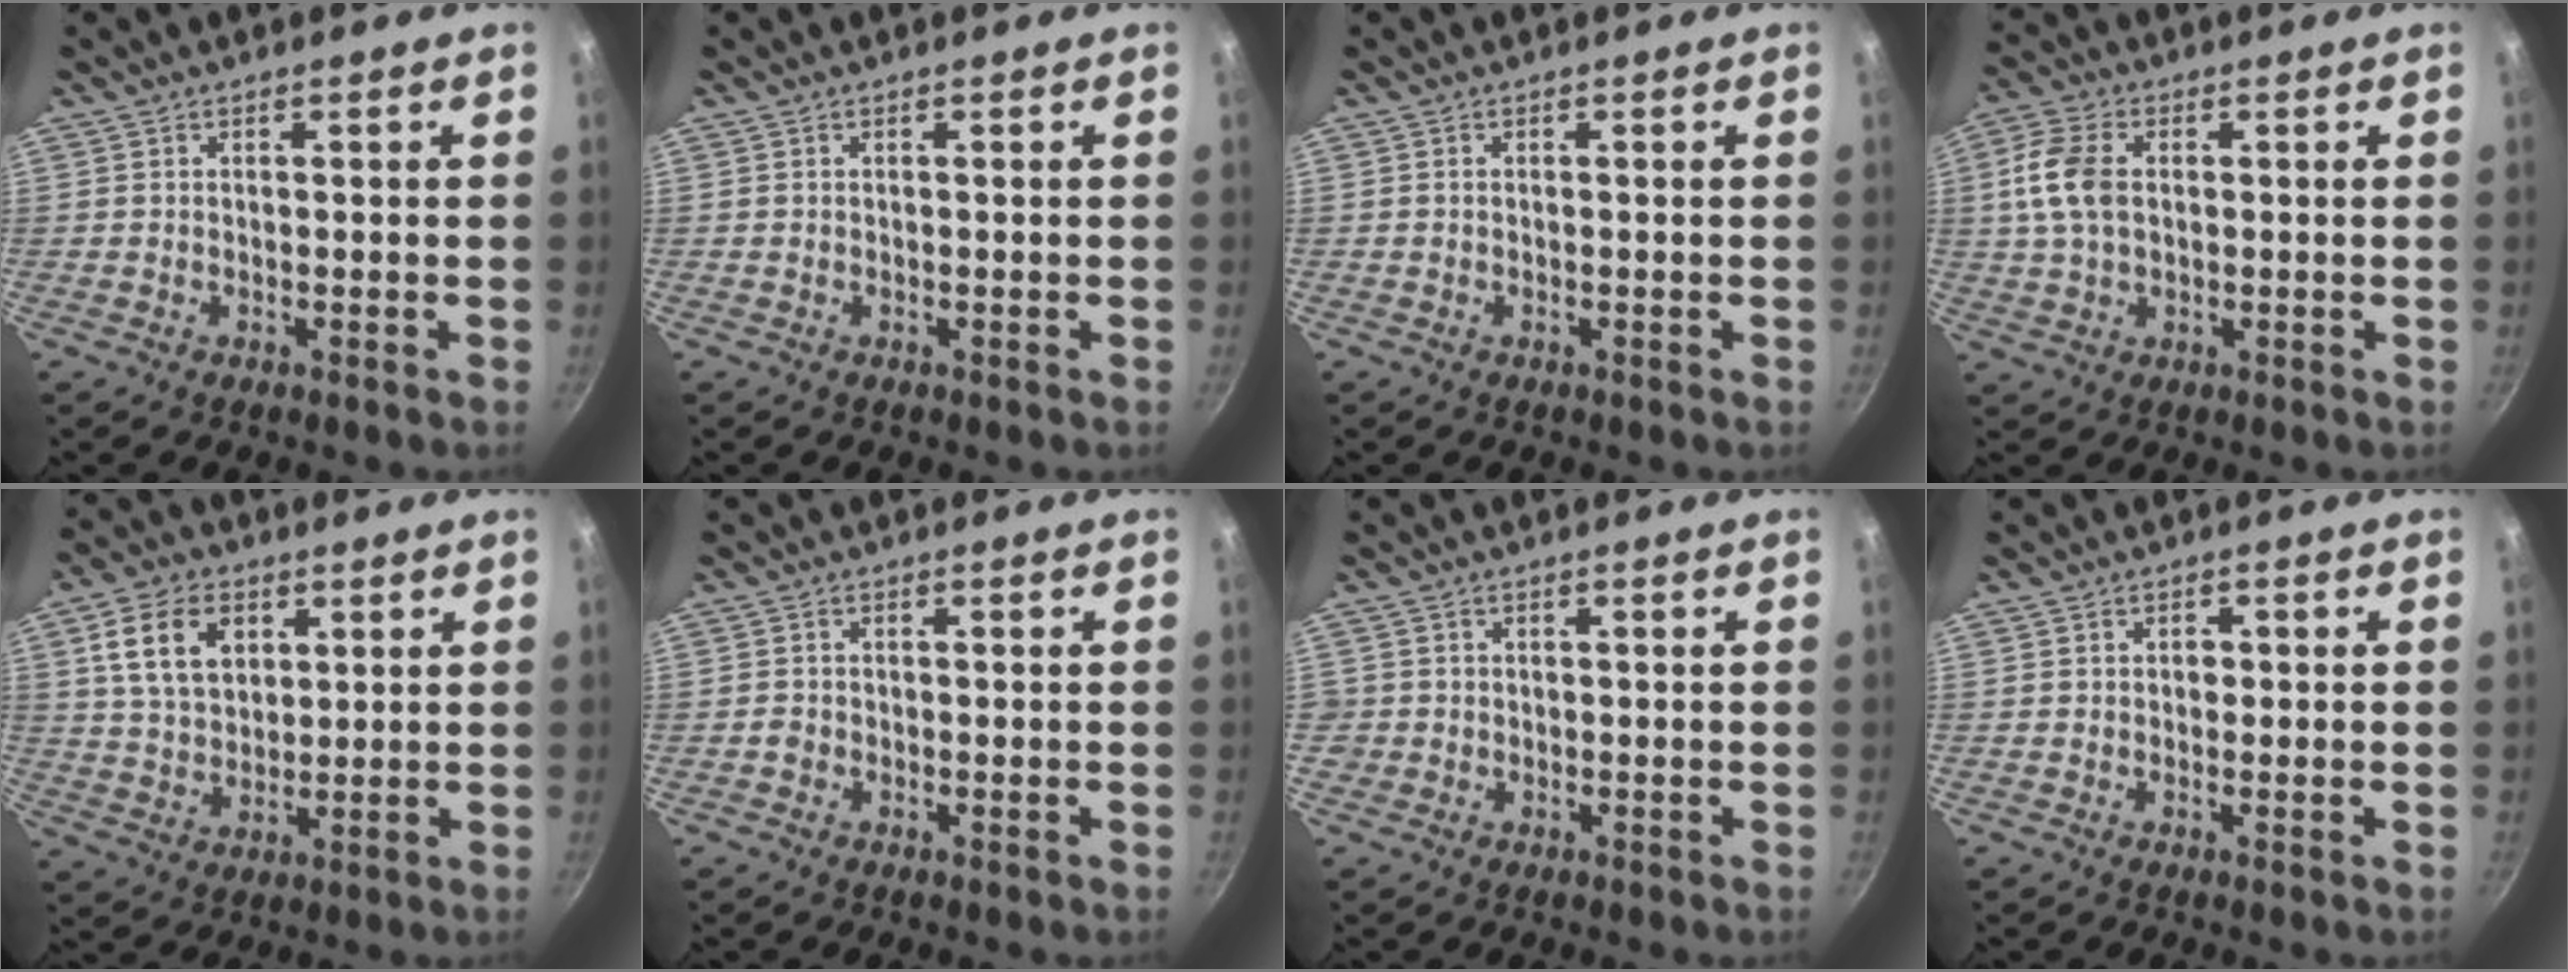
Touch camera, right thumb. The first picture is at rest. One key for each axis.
{"total": 0.0}
{"total": 0.0}
{"total": 8.9, "fx": 1.1, "fy": 5.9, "fz": 6.6, "tx": -0.132, "ty": 0.011, "tz": 0.015}
{"total": 10.9, "fx": 3.8, "fy": 7.6, "fz": 6.9, "tx": -0.104, "ty": -0.004, "tz": 0.070}
{"total": 0.9, "fx": -0.5, "fy": 0.7, "fz": 0.3, "tx": -0.008, "ty": 0.003, "tz": -0.014}
{"total": 1.5, "fx": -0.3, "fy": 1.5, "fz": 0.2, "tx": 0.005, "ty": 0.007, "tz": -0.003}
{"total": 1.5, "fx": -0.2, "fy": 1.1, "fz": 1.0, "tx": -0.015, "ty": 0.004, "tz": -0.006}